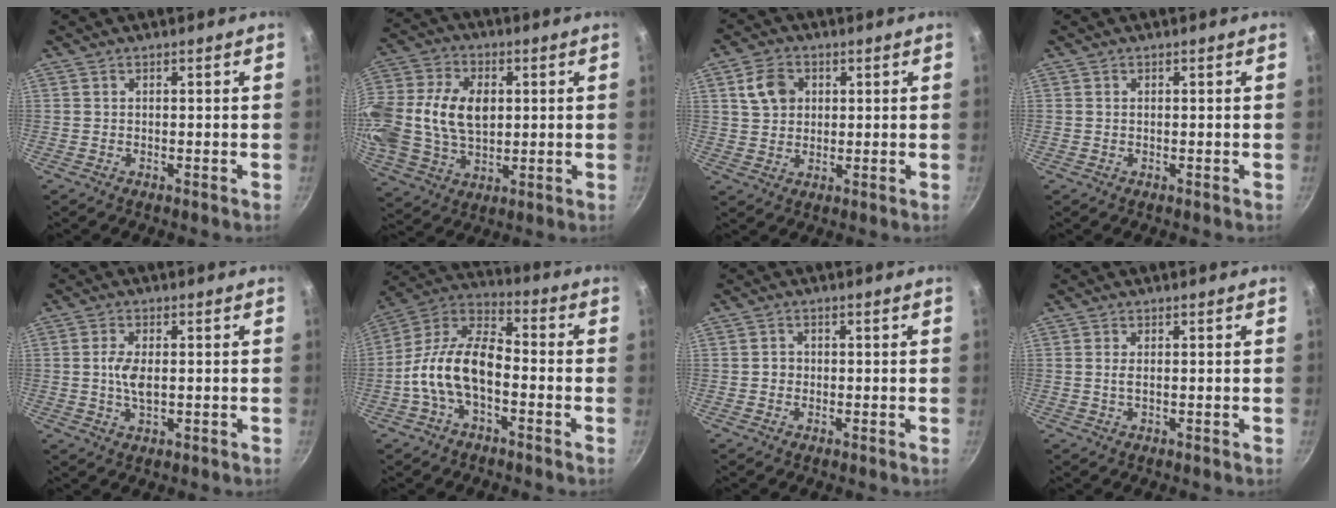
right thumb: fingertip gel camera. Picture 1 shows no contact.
{"total": 21.4, "force": [2.4, 15.0, 15.0], "torque": [-0.326, 0.024, 0.043]}
{"total": 6.7, "force": [2.0, 5.3, 3.6], "torque": [-0.046, 0.003, 0.034]}
{"total": 0.0}
{"total": 4.9, "force": [-0.1, 2.4, 4.2], "torque": [-0.085, 0.000, -0.003]}
{"total": 14.0, "force": [-3.8, 7.5, 11.2], "torque": [-0.195, 0.052, -0.090]}
{"total": 1.5, "force": [-0.2, 1.4, 0.5], "torque": [-0.001, 0.004, -0.006]}
{"total": 1.2, "force": [0.1, 0.4, 1.2], "torque": [-0.026, -0.001, 0.001]}